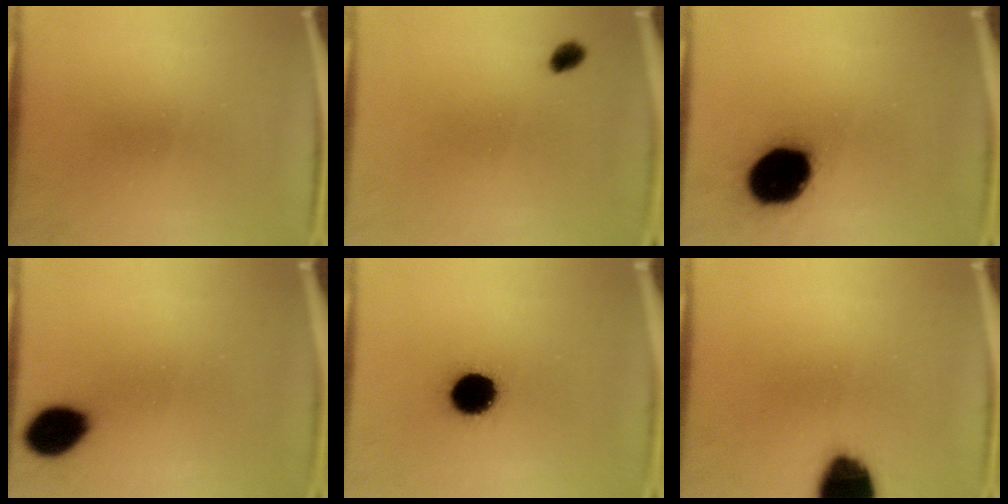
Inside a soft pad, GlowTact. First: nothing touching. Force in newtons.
{"total": 1.9}
{"total": 19.4}
{"total": 9.8}
{"total": 12.0}
{"total": 15.0}